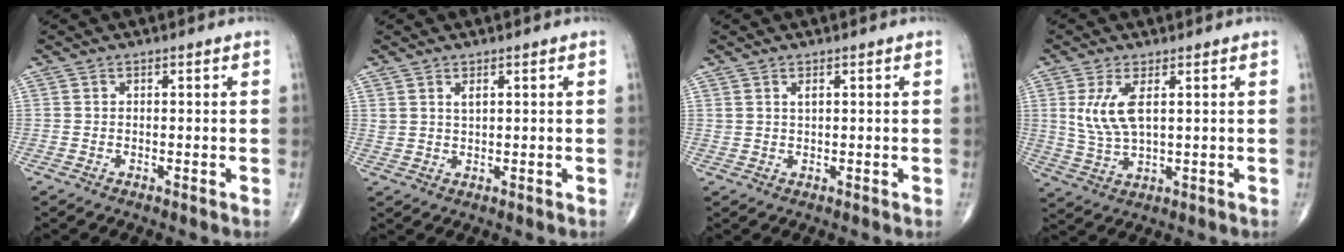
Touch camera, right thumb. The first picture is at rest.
{"total": 1.9, "force": [1.1, 0.8, 1.3], "torque": [-0.025, -0.006, 0.027]}
{"total": 1.3, "force": [0.7, 0.5, 0.9], "torque": [-0.017, -0.001, 0.017]}
{"total": 7.5, "force": [2.0, 3.0, 6.6], "torque": [-0.143, -0.011, 0.051]}